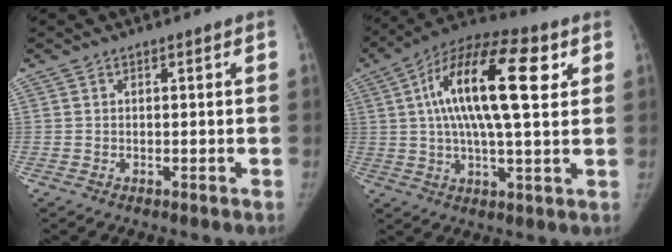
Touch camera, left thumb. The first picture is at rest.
{"total": 20.1, "force": [5.4, 7.0, 18.1], "torque": [-0.304, 0.008, 0.079]}